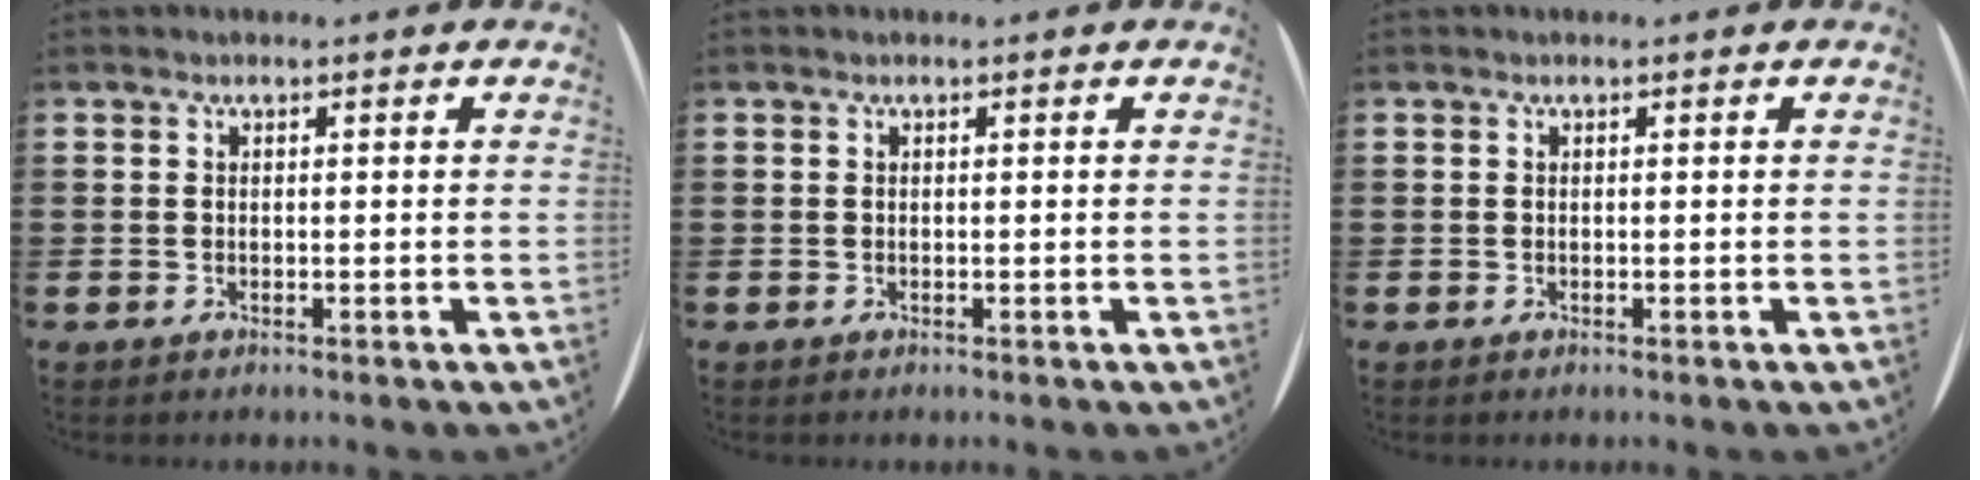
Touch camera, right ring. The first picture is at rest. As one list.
[{"total": 0.0}, {"total": 0.0}]